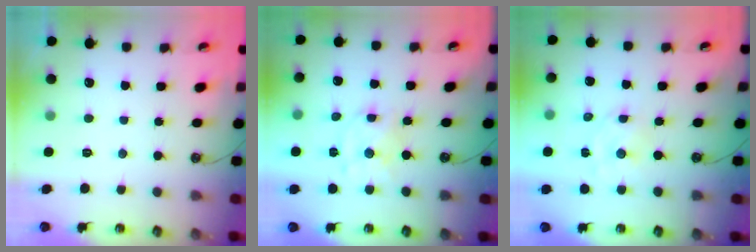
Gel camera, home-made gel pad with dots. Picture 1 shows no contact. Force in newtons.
{"total": 6.8, "press": 6.8, "slide": 0.4}
{"total": 2.4, "press": 2.3, "slide": 0.7}